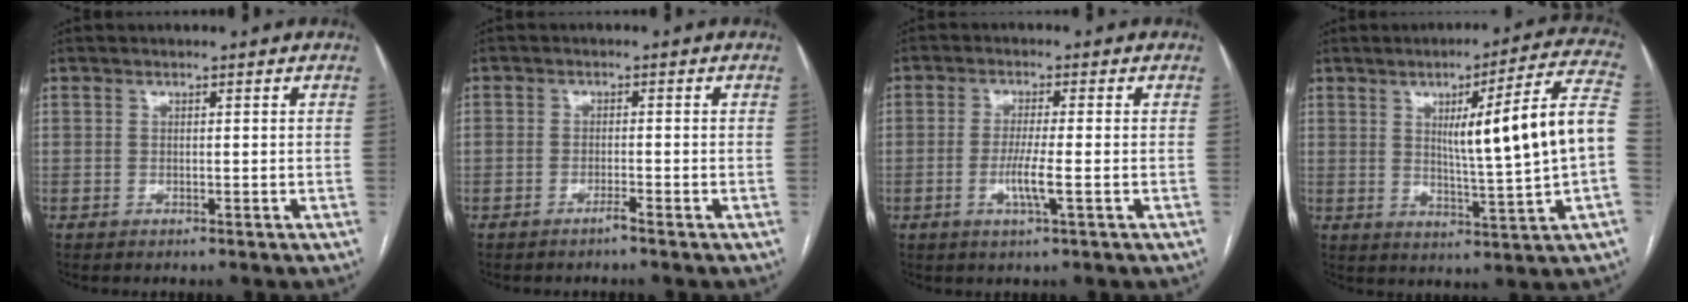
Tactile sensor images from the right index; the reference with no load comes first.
{"total": 1.3, "force": [-1.1, -0.2, 0.7], "torque": [-0.014, 0.000, -0.020]}
{"total": 4.3, "force": [-1.2, -0.3, 4.2], "torque": [-0.084, -0.009, -0.024]}
{"total": 15.3, "force": [1.2, -0.8, 15.3], "torque": [-0.215, 0.010, 0.019]}